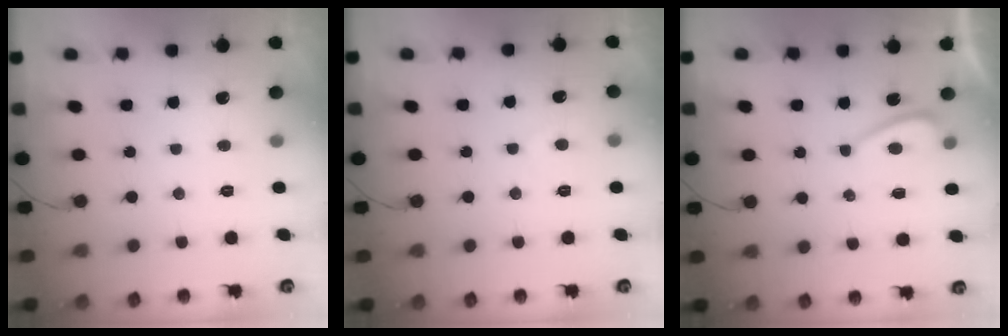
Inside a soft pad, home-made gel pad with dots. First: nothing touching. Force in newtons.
{"total": 1.6, "press": 1.6, "slide": 0.2}
{"total": 2.3, "press": 2.1, "slide": 0.7}